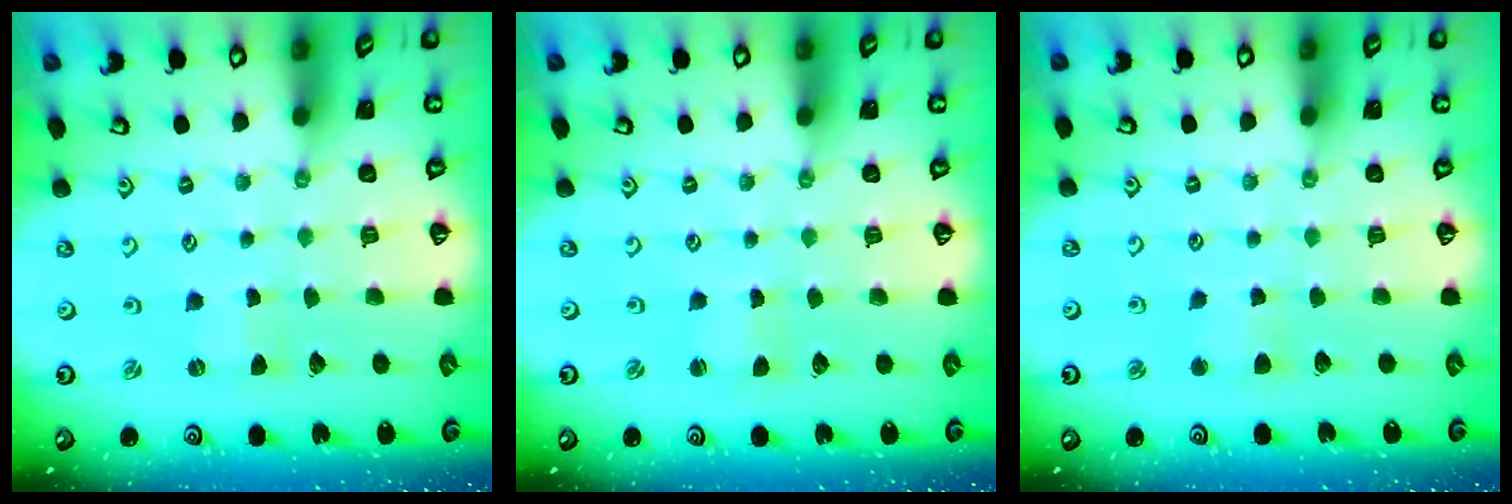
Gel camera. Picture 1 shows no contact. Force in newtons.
{"total": 0.9, "press": 0.9, "slide": 0.1}
{"total": 2.8, "press": 2.8, "slide": 0.5}